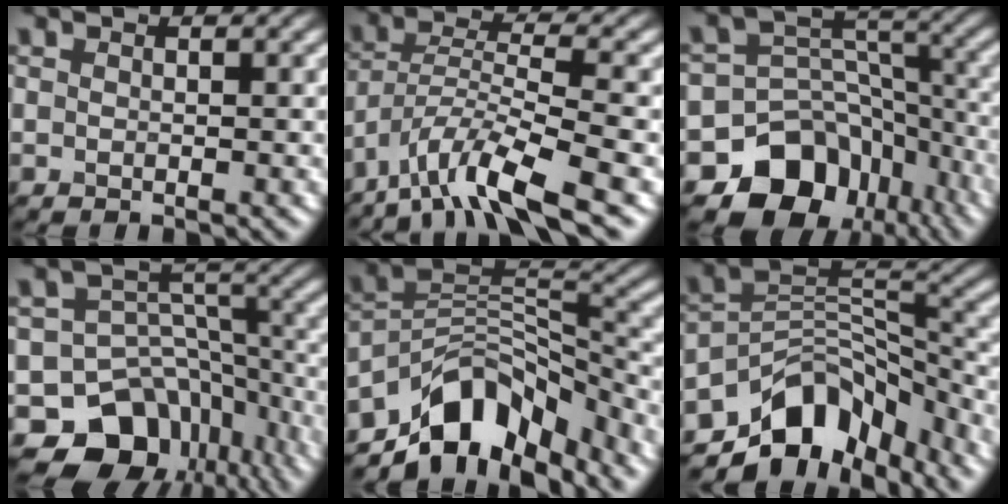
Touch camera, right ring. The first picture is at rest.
{"total": 7.9, "force": [-5.7, 1.5, 5.2], "torque": [-0.091, -0.001, -0.110]}
{"total": 11.9, "force": [-7.4, 8.5, 3.7], "torque": [-0.050, 0.002, -0.112]}
{"total": 12.9, "force": [-8.8, 8.6, 3.8], "torque": [-0.052, 0.006, -0.125]}
{"total": 10.0, "force": [-7.2, 4.9, 4.9], "torque": [-0.065, 0.002, -0.135]}
{"total": 9.8, "force": [-6.8, 5.6, 4.3], "torque": [-0.048, 0.001, -0.125]}